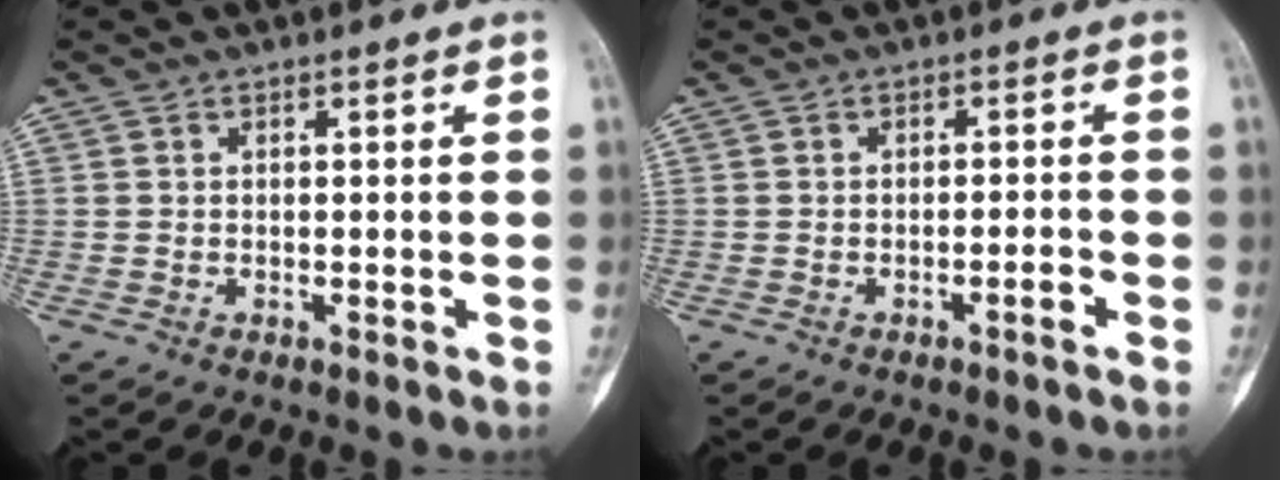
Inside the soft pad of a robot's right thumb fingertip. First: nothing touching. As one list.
[{"total": 1.8, "force": [-1.1, 0.2, 1.4], "torque": [-0.027, 0.010, -0.018]}]